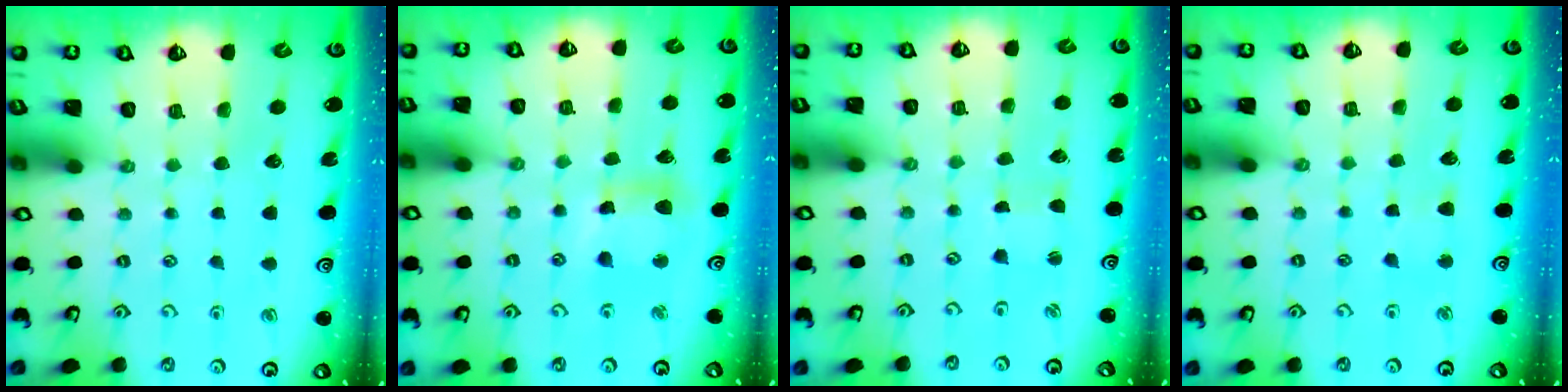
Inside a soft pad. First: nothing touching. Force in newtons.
{"total": 9.9, "press": 9.8, "slide": 1.0}
{"total": 1.7, "press": 1.7, "slide": 0.1}
{"total": 2.5, "press": 2.5, "slide": 0.5}